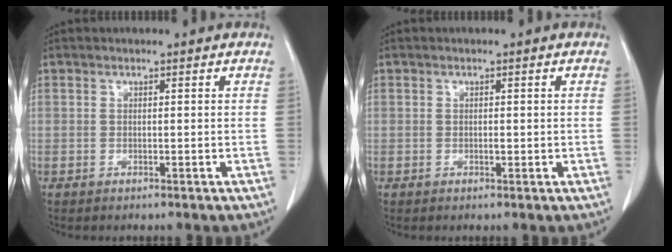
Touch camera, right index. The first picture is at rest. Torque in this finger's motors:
{"motor_torque": [-0.45, 0.61, -0.16, -0.01]}